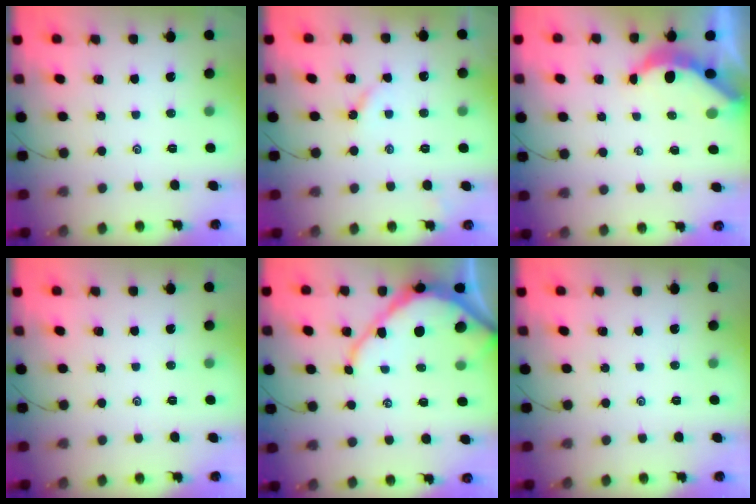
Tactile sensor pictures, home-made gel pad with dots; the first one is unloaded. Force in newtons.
{"total": 2.5, "press": 2.4, "slide": 0.5}
{"total": 6.0, "press": 5.9, "slide": 1.0}
{"total": 0.0}
{"total": 9.1, "press": 9.1, "slide": 1.0}
{"total": 0.0}